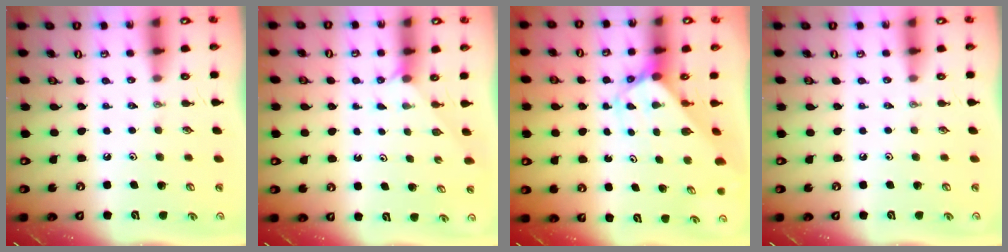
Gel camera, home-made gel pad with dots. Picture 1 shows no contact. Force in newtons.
{"total": 1.2, "press": 1.2, "slide": 0.1}
{"total": 2.5, "press": 2.4, "slide": 0.3}
{"total": 0.0}